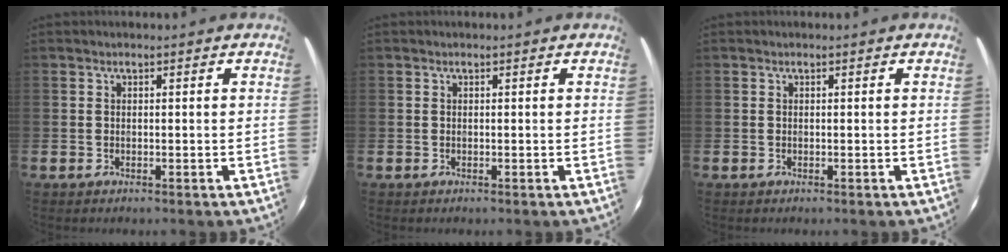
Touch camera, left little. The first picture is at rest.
{"total": 0.0}
{"total": 0.0}